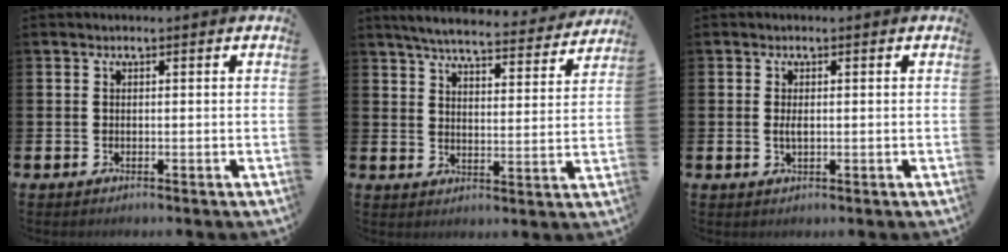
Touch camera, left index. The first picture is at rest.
{"total": 6.1, "force": [5.8, 0.6, 2.0], "torque": [-0.049, -0.041, 0.097]}
{"total": 1.5, "force": [0.1, 0.6, 1.4], "torque": [-0.023, 0.001, -0.001]}